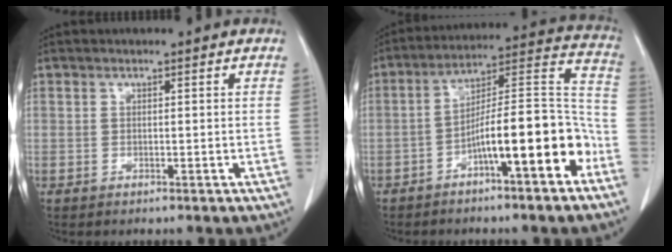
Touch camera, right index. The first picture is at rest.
{"total": 14.7, "force": [-6.5, 2.1, 13.0], "torque": [-0.195, 0.033, -0.101]}